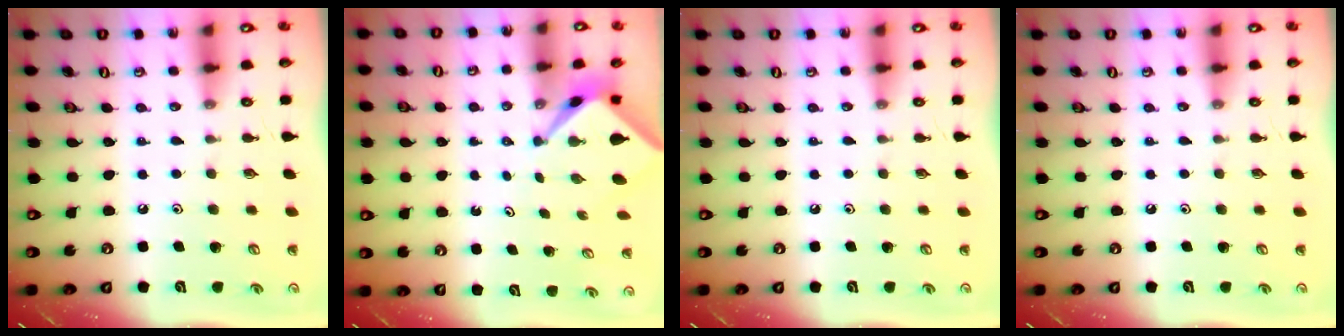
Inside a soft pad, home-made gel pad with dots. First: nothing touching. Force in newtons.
{"total": 2.5, "press": 2.5, "slide": 0.2}
{"total": 0.0}
{"total": 0.0}